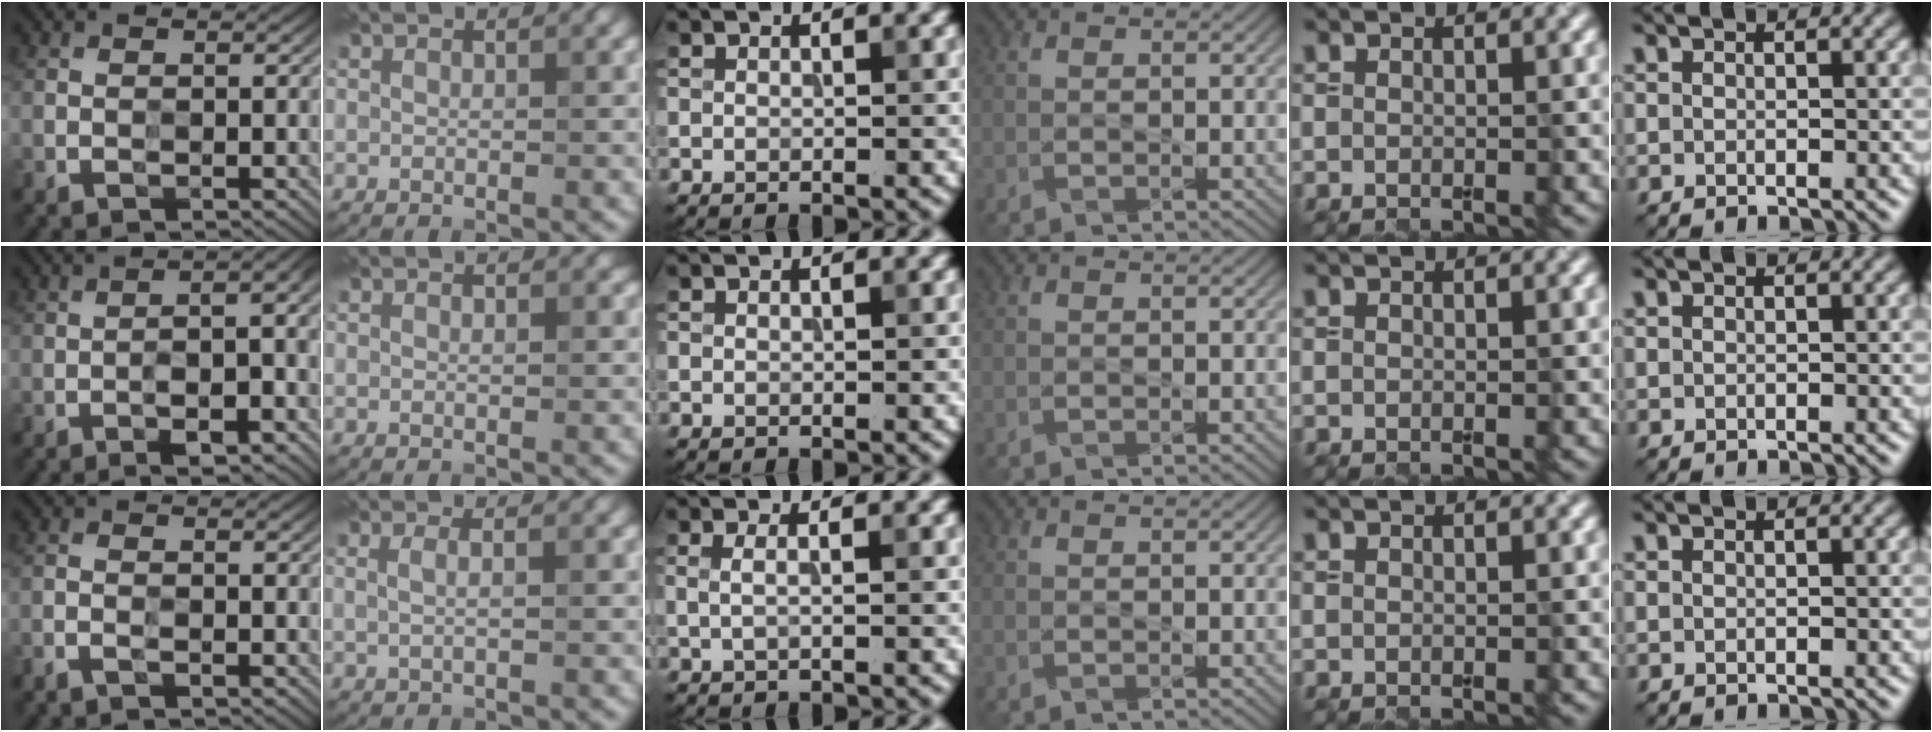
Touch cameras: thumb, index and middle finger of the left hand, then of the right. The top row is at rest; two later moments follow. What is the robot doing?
{"motion": "wipe", "object": "paper plate"}